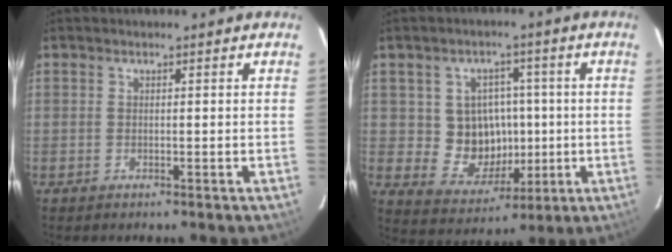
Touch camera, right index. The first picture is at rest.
{"total": 10.3, "force": [0.0, 9.5, 3.9], "torque": [-0.083, 0.011, 0.019]}